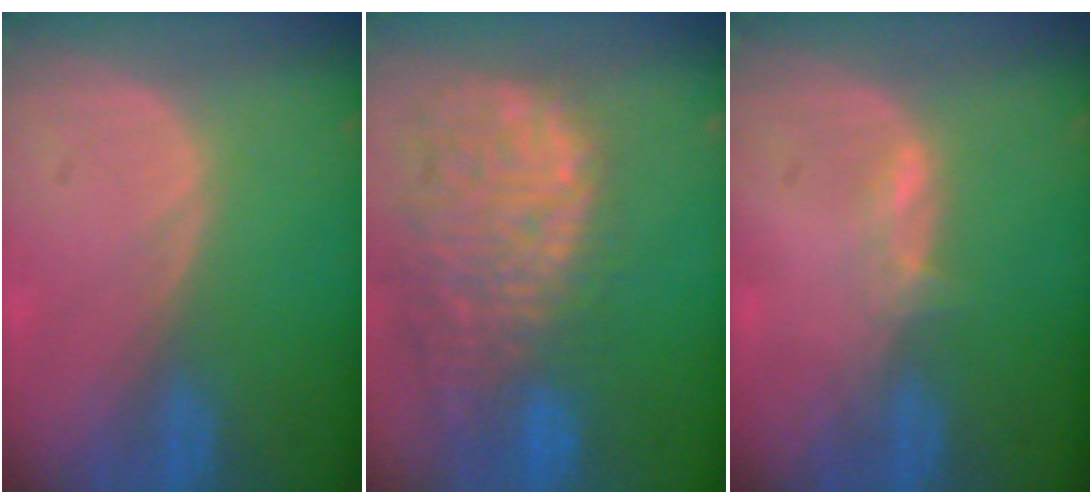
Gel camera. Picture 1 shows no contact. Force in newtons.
{"total": 14.2, "press": 11.8, "slide": 7.9}
{"total": 1.6, "press": 1.5, "slide": 0.6}